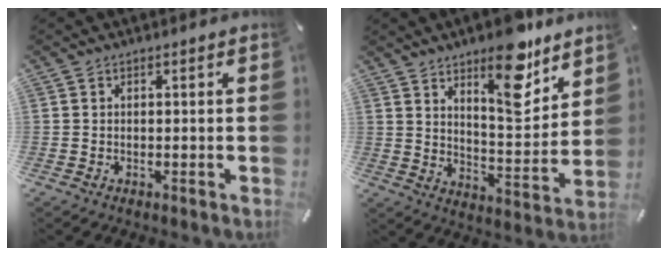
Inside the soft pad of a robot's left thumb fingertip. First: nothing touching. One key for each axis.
{"total": 14.9, "fx": 10.3, "fy": 5.5, "fz": 9.2, "tx": -0.123, "ty": -0.072, "tz": 0.174}